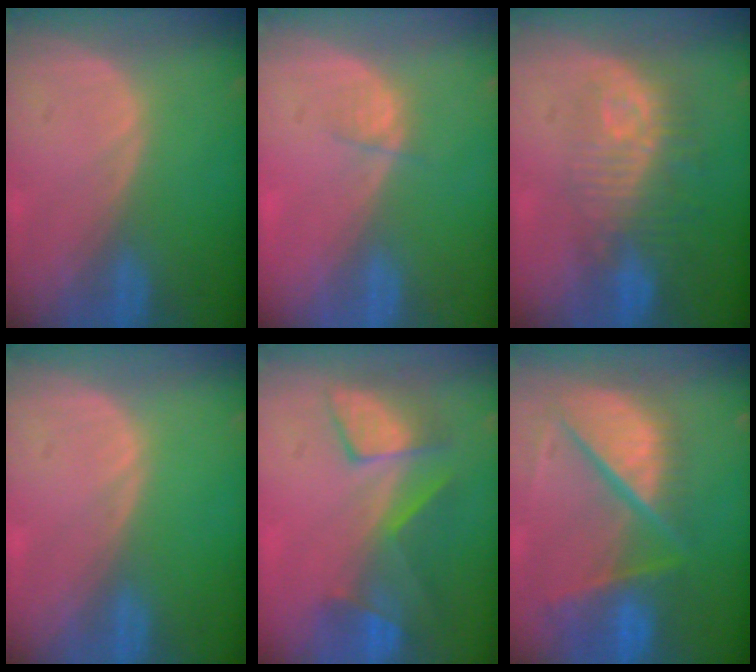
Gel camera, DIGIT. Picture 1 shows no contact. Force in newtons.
{"total": 1.4, "press": 1.3, "slide": 0.6}
{"total": 9.6, "press": 8.6, "slide": 4.4}
{"total": 0.0}
{"total": 7.5, "press": 7.4, "slide": 1.3}
{"total": 11.7, "press": 9.8, "slide": 6.5}